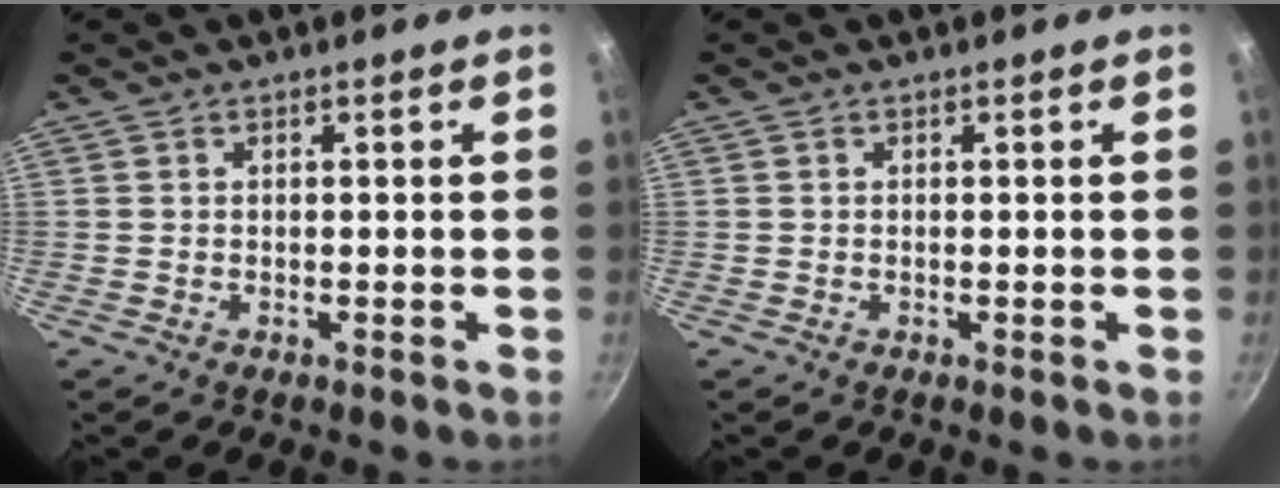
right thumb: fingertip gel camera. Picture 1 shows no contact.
{"total": 0.0}